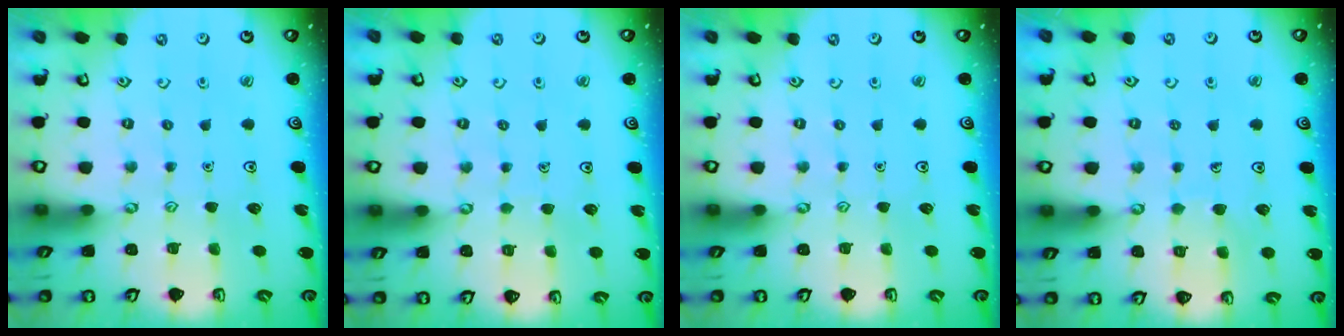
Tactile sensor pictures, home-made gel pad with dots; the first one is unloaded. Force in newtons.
{"total": 2.4, "press": 2.4, "slide": 0.2}
{"total": 0.0}
{"total": 6.8, "press": 6.8, "slide": 0.4}